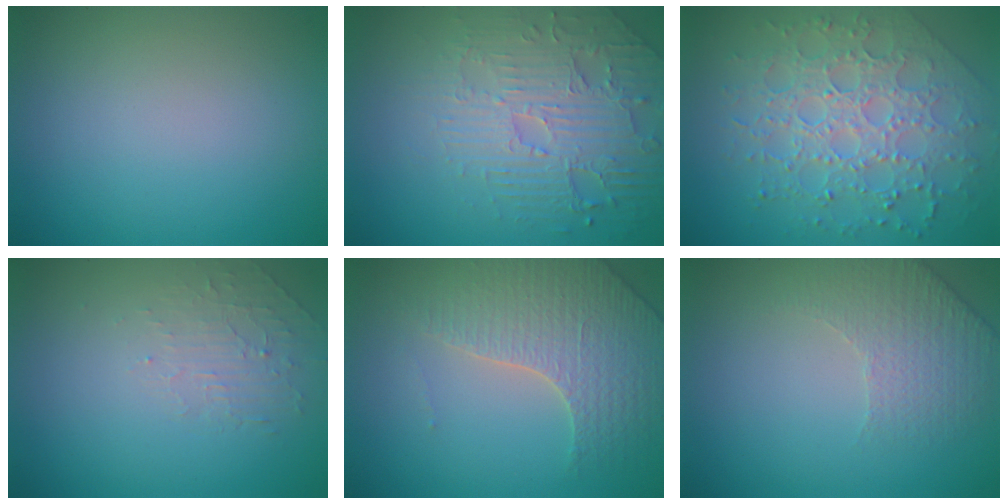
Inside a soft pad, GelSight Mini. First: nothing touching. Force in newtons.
{"total": 4.4, "press": 4.1, "slide": 1.6}
{"total": 7.8, "press": 5.6, "slide": 5.4}
{"total": 1.8, "press": 0.5, "slide": 1.7}
{"total": 3.8, "press": 3.7, "slide": 0.8}
{"total": 1.9, "press": 1.6, "slide": 1.0}